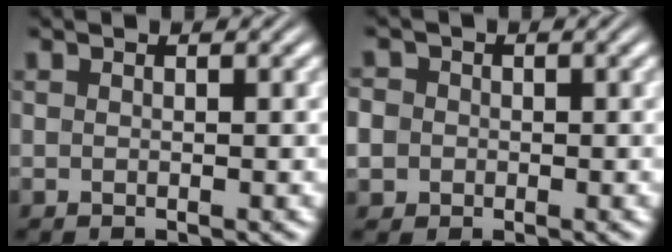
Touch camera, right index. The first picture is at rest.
{"total": 4.3, "force": [-0.5, 4.1, 1.2], "torque": [-0.045, -0.012, -0.014]}